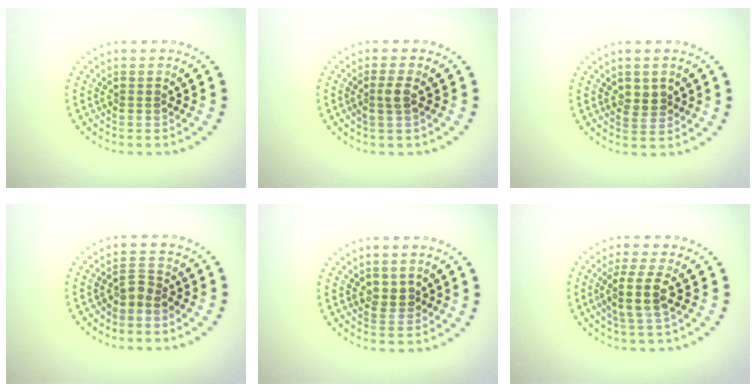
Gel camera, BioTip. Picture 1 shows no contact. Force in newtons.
{"total": 1.5, "press": 1.2, "slide": 0.9}
{"total": 1.9, "press": 1.8, "slide": 0.6}
{"total": 1.9, "press": 1.5, "slide": 1.2}
{"total": 1.9, "press": 1.8, "slide": 0.6}
{"total": 3.2, "press": 2.7, "slide": 1.7}